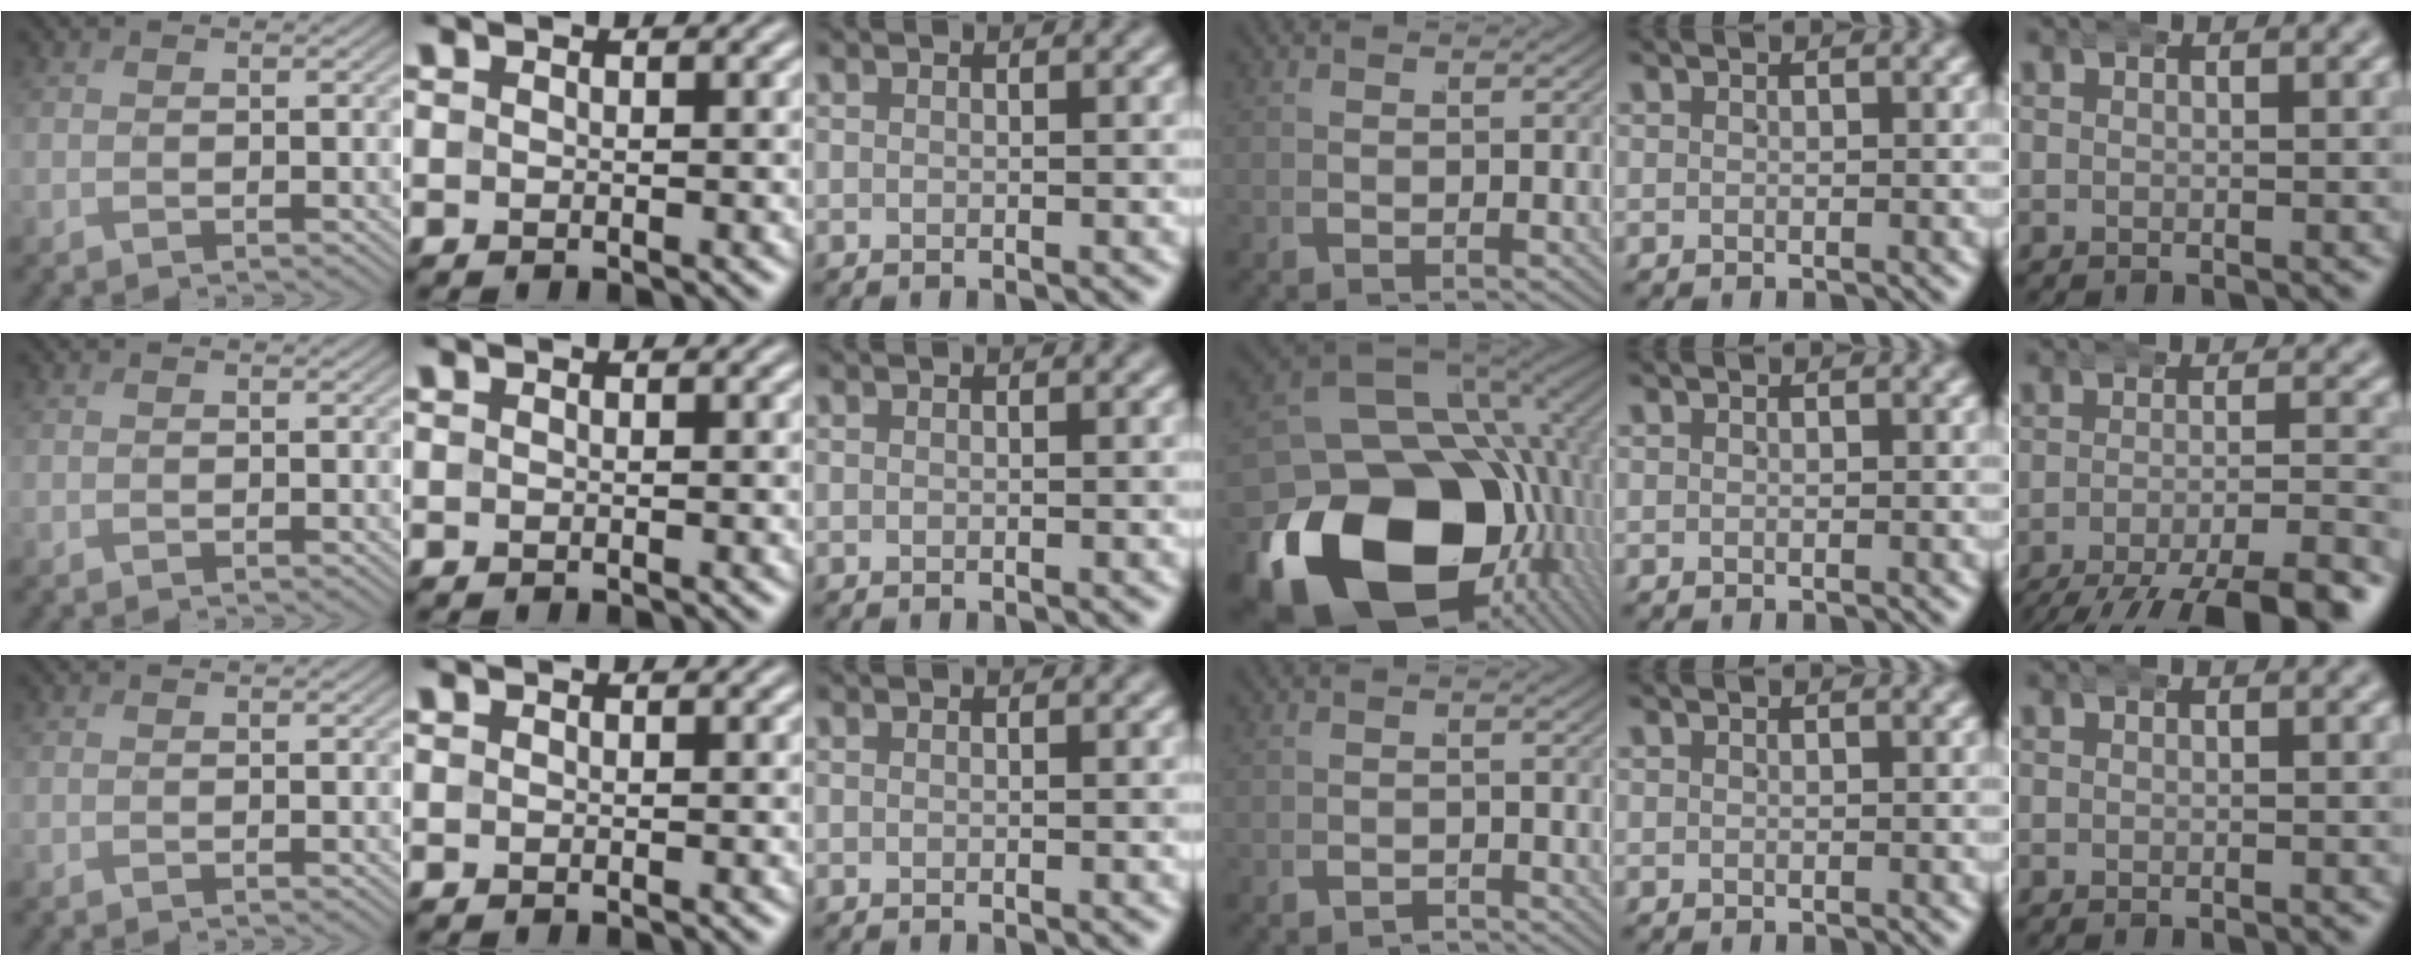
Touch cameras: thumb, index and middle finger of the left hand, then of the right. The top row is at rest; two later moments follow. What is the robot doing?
{"motion": "wrap", "object": "aluminum foil"}